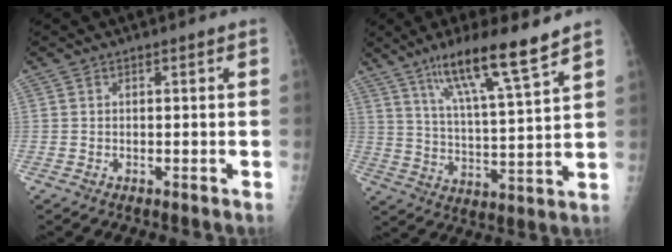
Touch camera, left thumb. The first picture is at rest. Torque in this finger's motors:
{"motor_torque": [0.21, -0.21, 0.91, -0.71, 0.10]}